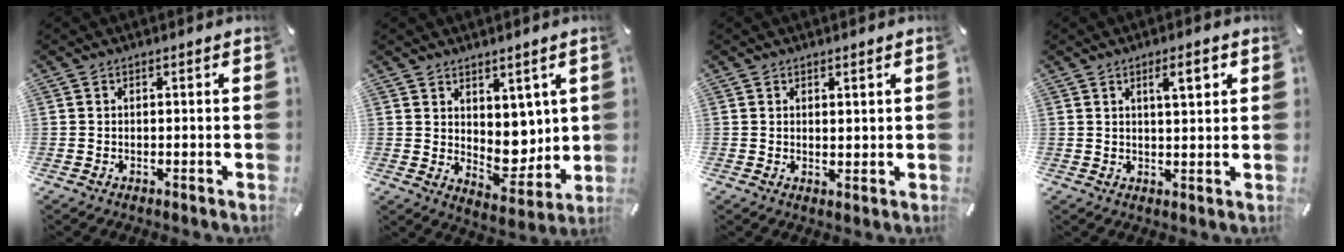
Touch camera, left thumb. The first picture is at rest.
{"total": 8.3, "force": [3.5, 6.8, 3.4], "torque": [-0.026, -0.044, 0.074]}
{"total": 1.3, "force": [1.1, 0.5, 0.4], "torque": [0.000, -0.005, 0.020]}
{"total": 5.4, "force": [2.5, 1.5, 4.6], "torque": [-0.065, -0.009, 0.033]}